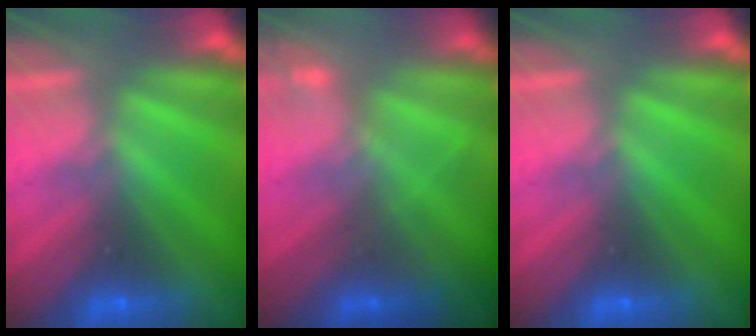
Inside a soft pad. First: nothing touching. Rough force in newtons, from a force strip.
{"total": 2.1}
{"total": 0.0}